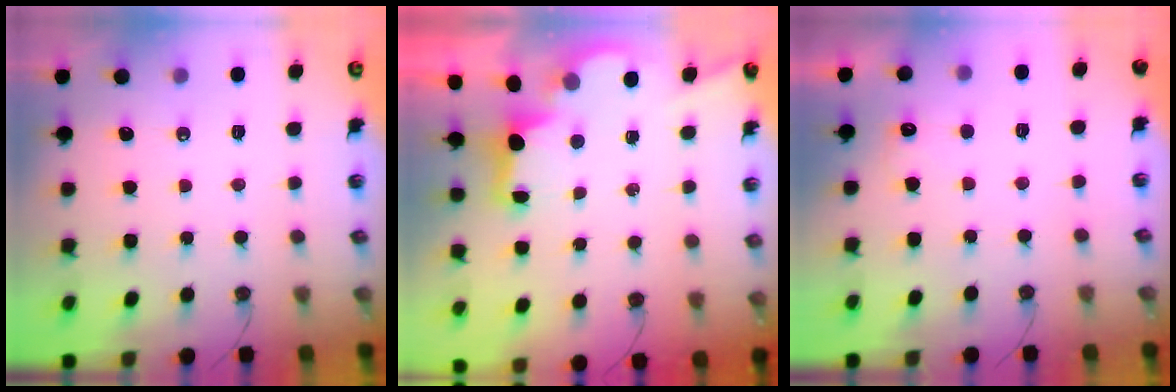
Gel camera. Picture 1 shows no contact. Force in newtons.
{"total": 2.6, "press": 2.5, "slide": 0.7}
{"total": 3.8, "press": 3.6, "slide": 1.1}